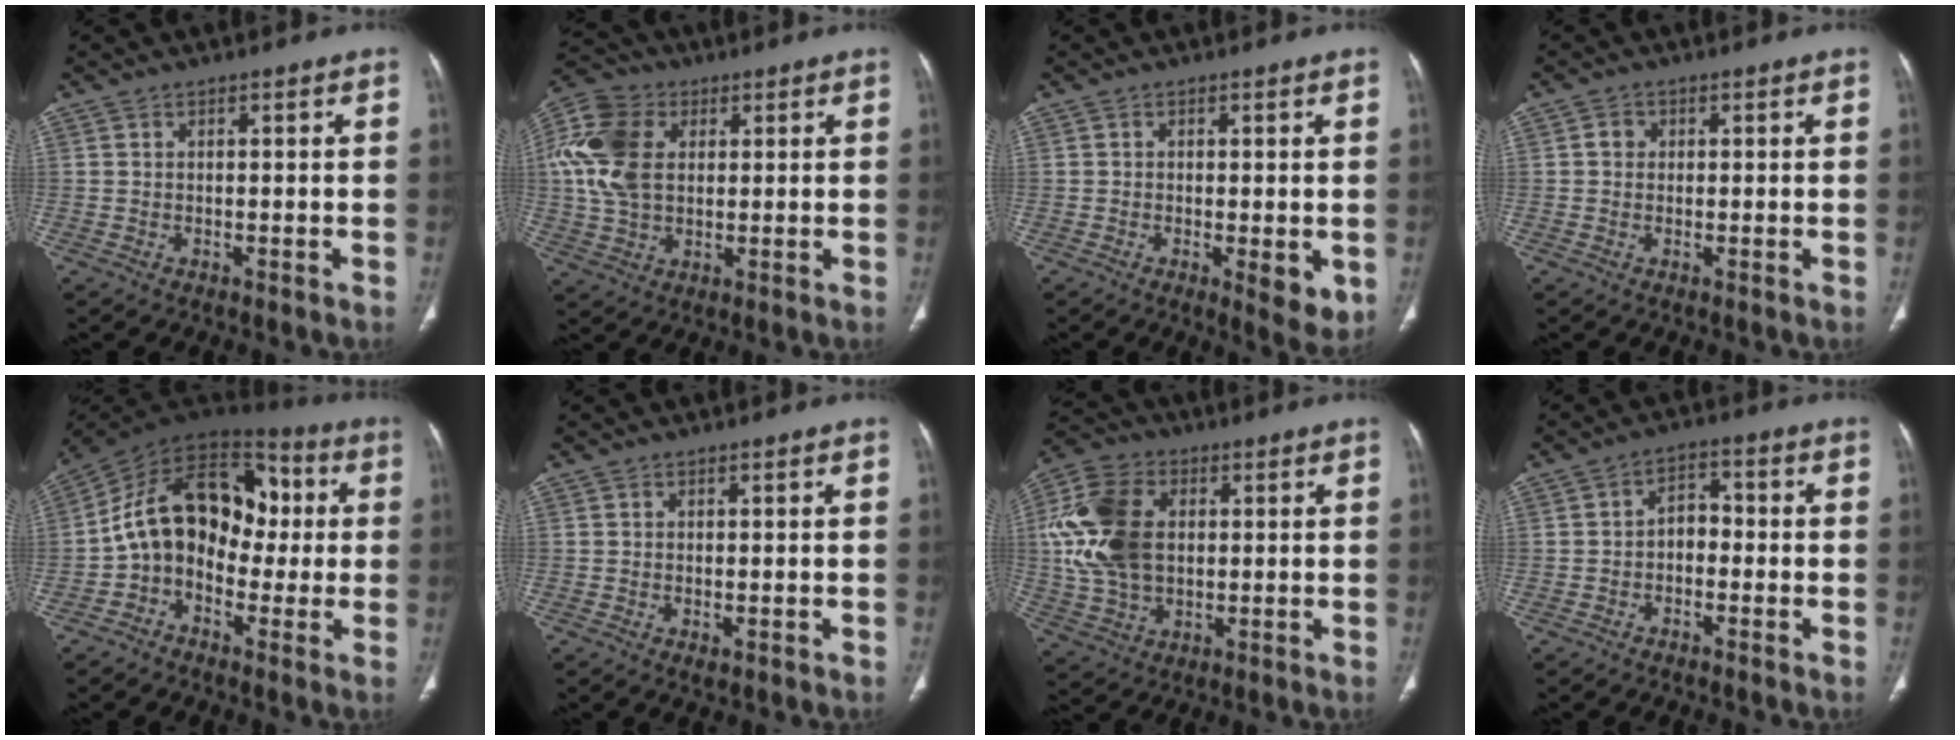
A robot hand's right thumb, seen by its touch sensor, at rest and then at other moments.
{"total": 14.5, "force": [2.7, 10.1, 10.0], "torque": [-0.206, 0.011, 0.047]}
{"total": 5.6, "force": [-1.3, 1.9, 5.1], "torque": [-0.067, -0.015, -0.015]}
{"total": 1.7, "force": [0.2, 1.5, 0.6], "torque": [-0.003, 0.003, 0.001]}
{"total": 17.0, "force": [-0.7, 12.4, 11.6], "torque": [-0.150, 0.053, -0.027]}
{"total": 1.1, "force": [-0.3, 0.6, 0.9], "torque": [-0.015, -0.003, -0.001]}
{"total": 16.4, "force": [2.0, 11.3, 11.8], "torque": [-0.228, 0.009, 0.038]}
{"total": 4.1, "force": [-1.1, 2.9, 2.6], "torque": [-0.022, 0.023, -0.029]}